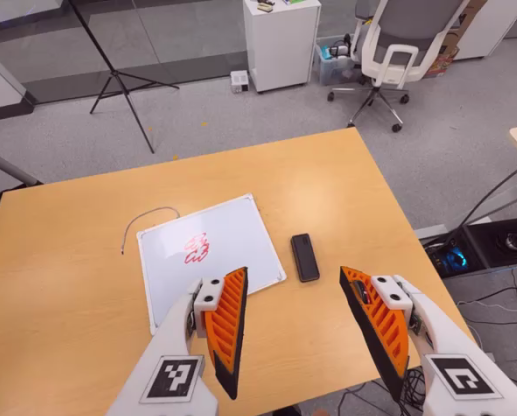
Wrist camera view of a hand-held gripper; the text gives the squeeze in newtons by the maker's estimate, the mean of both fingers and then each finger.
{"total": 0.0}